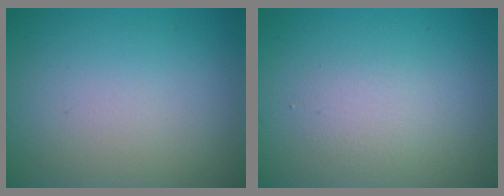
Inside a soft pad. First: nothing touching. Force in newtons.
{"total": 1.6, "press": 1.6, "slide": 0.1}